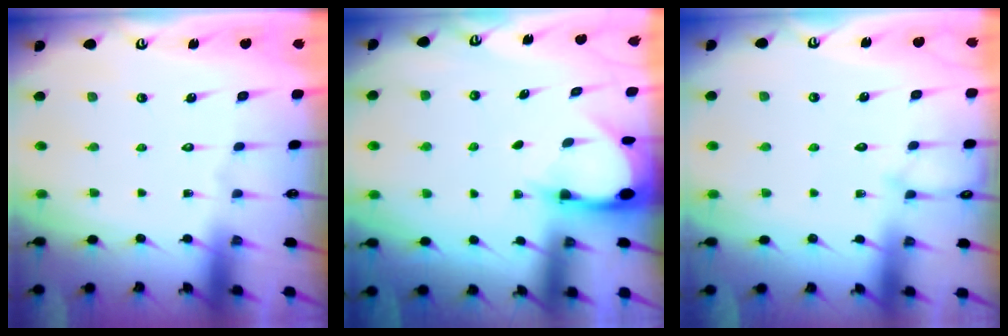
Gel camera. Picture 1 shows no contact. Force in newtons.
{"total": 3.6, "press": 3.6, "slide": 0.2}
{"total": 4.6, "press": 4.6, "slide": 0.5}